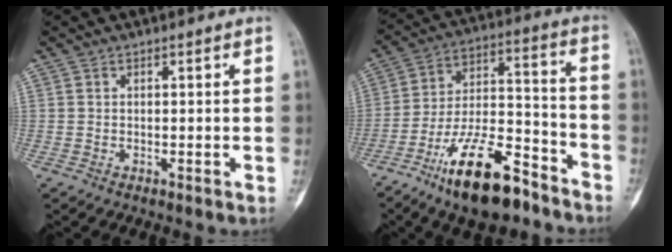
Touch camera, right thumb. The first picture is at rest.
{"total": 18.4, "force": [-11.9, 6.8, 12.3], "torque": [-0.202, 0.083, -0.205]}